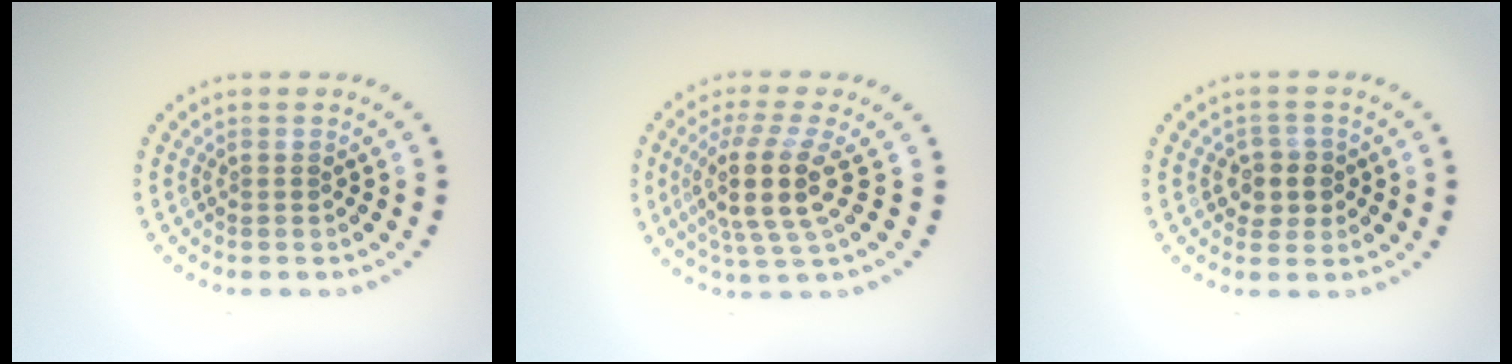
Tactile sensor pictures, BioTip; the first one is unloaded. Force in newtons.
{"total": 4.8, "press": 3.9, "slide": 2.9}
{"total": 2.4, "press": 2.1, "slide": 1.0}